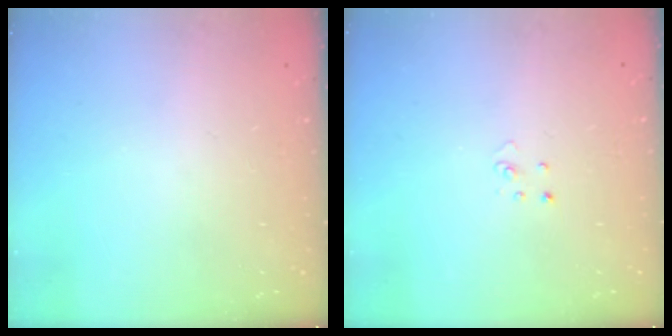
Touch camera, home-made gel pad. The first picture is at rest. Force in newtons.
{"total": 3.1, "press": 3.1, "slide": 0.2}